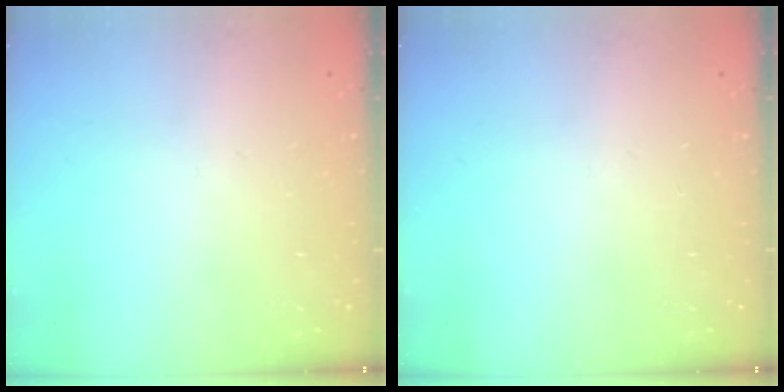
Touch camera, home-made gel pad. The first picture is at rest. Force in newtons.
{"total": 0.0}